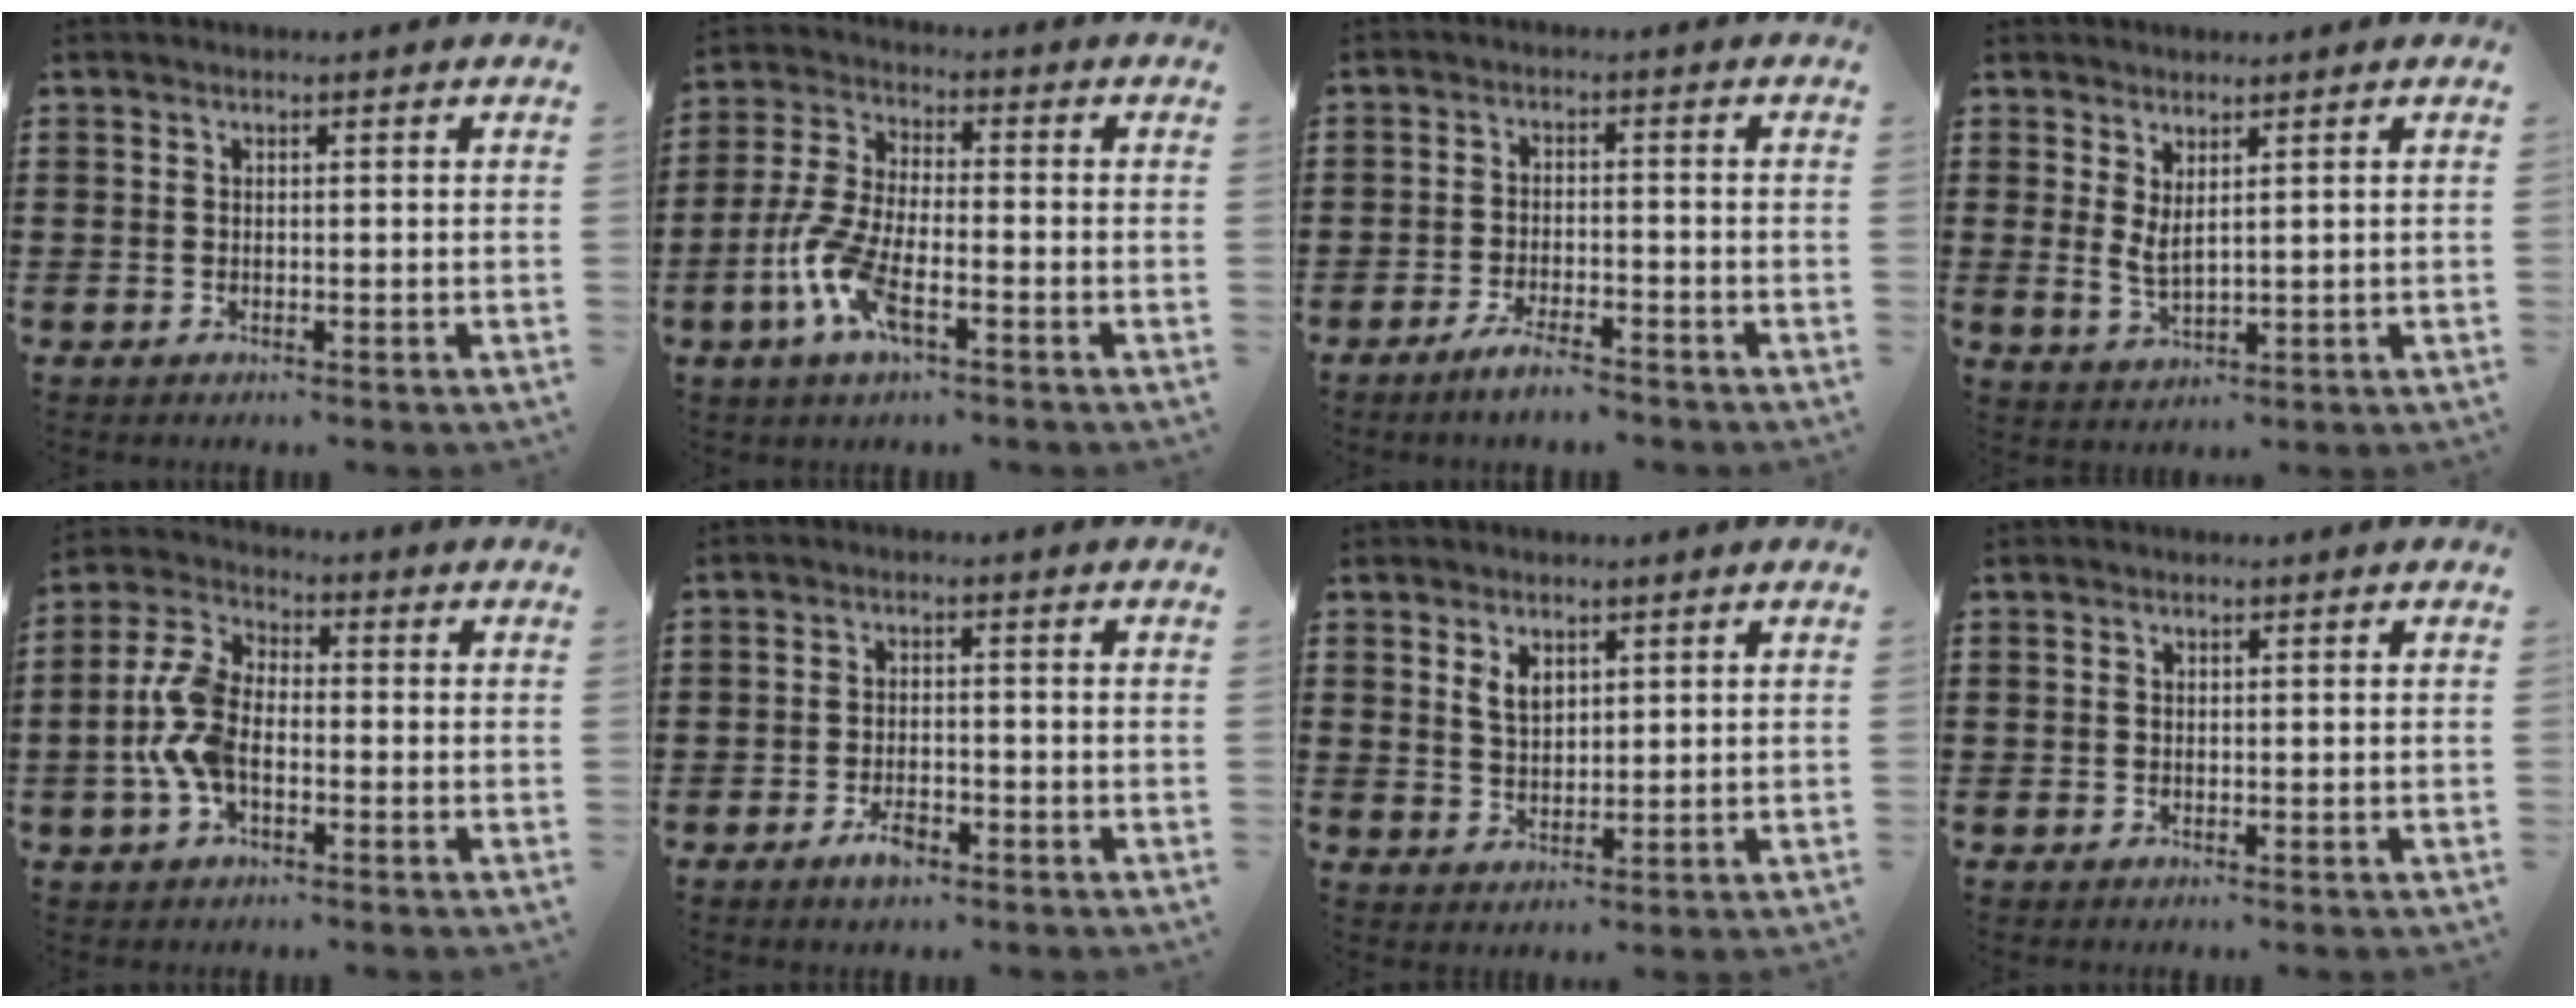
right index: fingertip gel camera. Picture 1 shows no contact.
{"total": 8.8, "force": [-3.8, 3.1, 7.4], "torque": [-0.183, -0.014, -0.076]}
{"total": 3.7, "force": [-3.2, 0.4, 1.8], "torque": [-0.037, 0.002, -0.062]}
{"total": 2.8, "force": [1.5, 1.0, 2.2], "torque": [-0.053, -0.002, 0.027]}
{"total": 8.0, "force": [-1.6, 4.5, 6.4], "torque": [-0.162, -0.003, -0.037]}
{"total": 3.3, "force": [-1.9, 1.3, 2.4], "torque": [-0.047, 0.000, -0.036]}
{"total": 3.1, "force": [1.8, 1.9, 1.8], "torque": [-0.040, 0.006, 0.032]}
{"total": 0.0}